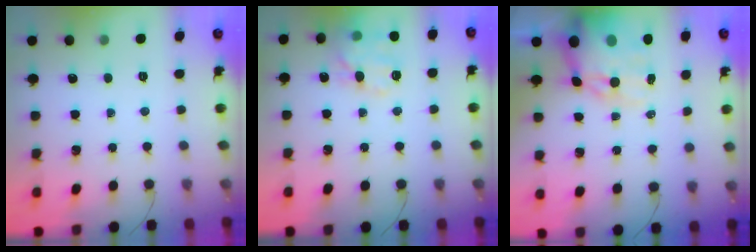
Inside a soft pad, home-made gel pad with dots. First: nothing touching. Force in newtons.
{"total": 14.7, "press": 14.5, "slide": 1.9}
{"total": 16.2, "press": 15.6, "slide": 4.2}